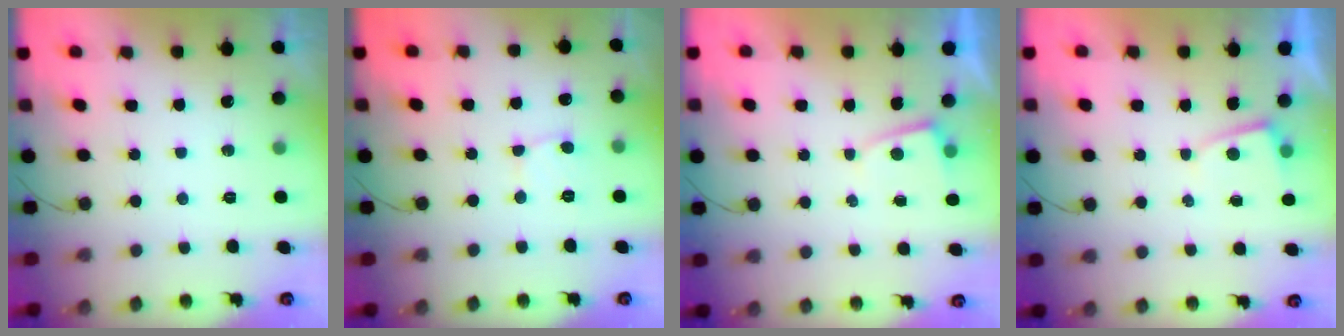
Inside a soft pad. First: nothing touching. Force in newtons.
{"total": 2.6, "press": 2.6, "slide": 0.2}
{"total": 1.0, "press": 1.0, "slide": 0.3}
{"total": 1.0, "press": 1.0, "slide": 0.3}